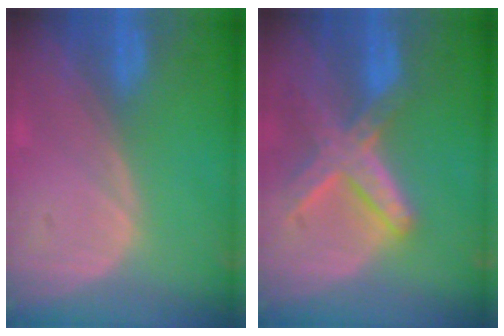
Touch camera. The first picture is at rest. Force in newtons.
{"total": 8.2, "press": 7.1, "slide": 4.1}